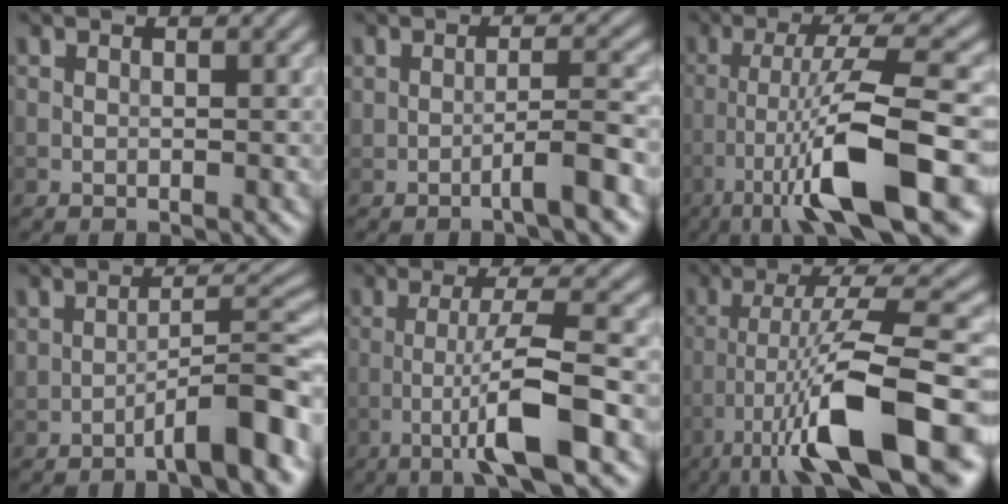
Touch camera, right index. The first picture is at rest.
{"total": 2.6, "force": [-1.4, 0.1, 2.1], "torque": [-0.034, 0.013, -0.029]}
{"total": 10.1, "force": [-4.6, 1.3, 8.9], "torque": [-0.147, 0.014, -0.077]}
{"total": 5.3, "force": [-3.1, 0.9, 4.2], "torque": [-0.060, 0.020, -0.052]}
{"total": 6.5, "force": [-2.4, 0.5, 6.0], "torque": [-0.106, 0.013, -0.049]}
{"total": 11.6, "force": [-5.5, 2.1, 10.0], "torque": [-0.171, 0.015, -0.092]}